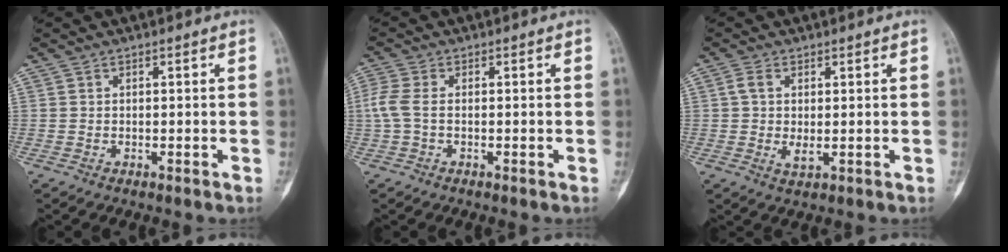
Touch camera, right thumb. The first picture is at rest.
{"total": 4.3, "force": [-0.3, 2.2, 3.7], "torque": [-0.099, 0.003, -0.015]}
{"total": 3.8, "force": [0.4, 2.0, 3.2], "torque": [-0.069, -0.002, 0.009]}